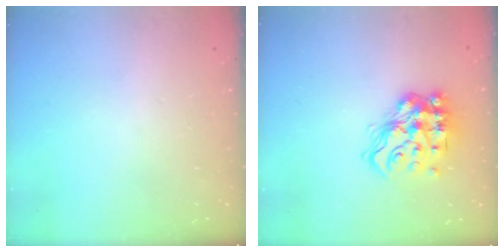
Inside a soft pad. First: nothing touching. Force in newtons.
{"total": 15.8, "press": 15.7, "slide": 1.1}